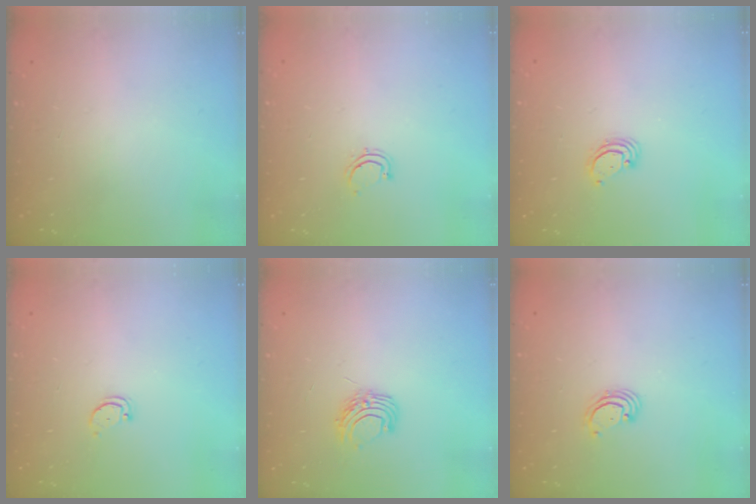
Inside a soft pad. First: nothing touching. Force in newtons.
{"total": 3.7, "press": 3.5, "slide": 1.2}
{"total": 2.9, "press": 2.9, "slide": 0.3}
{"total": 2.5, "press": 2.4, "slide": 0.4}
{"total": 6.9, "press": 6.9, "slide": 0.6}
{"total": 2.6, "press": 2.6, "slide": 0.3}